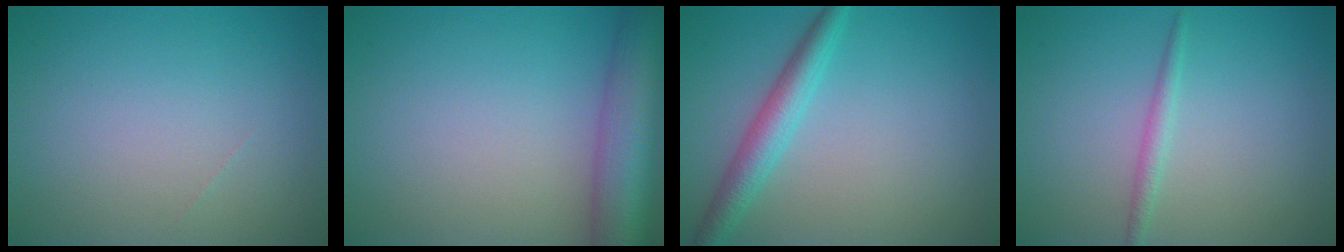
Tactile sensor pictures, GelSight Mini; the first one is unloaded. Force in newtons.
{"total": 8.5, "press": 8.5, "slide": 0.5}
{"total": 3.3, "press": 3.3, "slide": 0.1}
{"total": 1.3, "press": 1.3, "slide": 0.1}